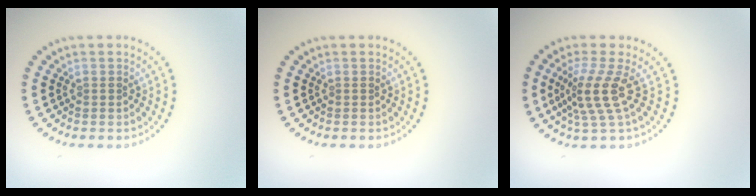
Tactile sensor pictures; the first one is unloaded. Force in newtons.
{"total": 0.0}
{"total": 3.7, "press": 2.7, "slide": 2.5}